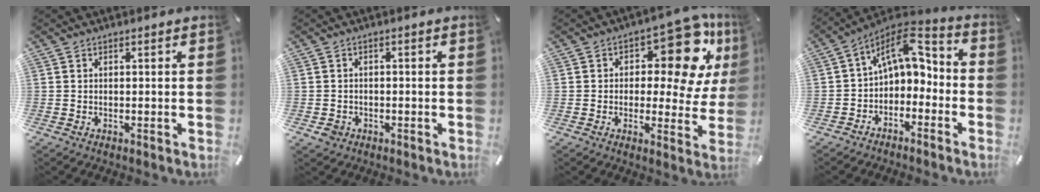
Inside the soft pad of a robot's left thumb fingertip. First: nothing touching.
{"total": 2.4, "force": [-1.1, 2.0, 0.8], "torque": [-0.015, 0.006, -0.021]}
{"total": 15.8, "force": [7.3, 7.9, 11.5], "torque": [-0.145, -0.053, 0.122]}
{"total": 9.9, "force": [2.2, 6.3, 7.3], "torque": [-0.110, -0.003, 0.044]}